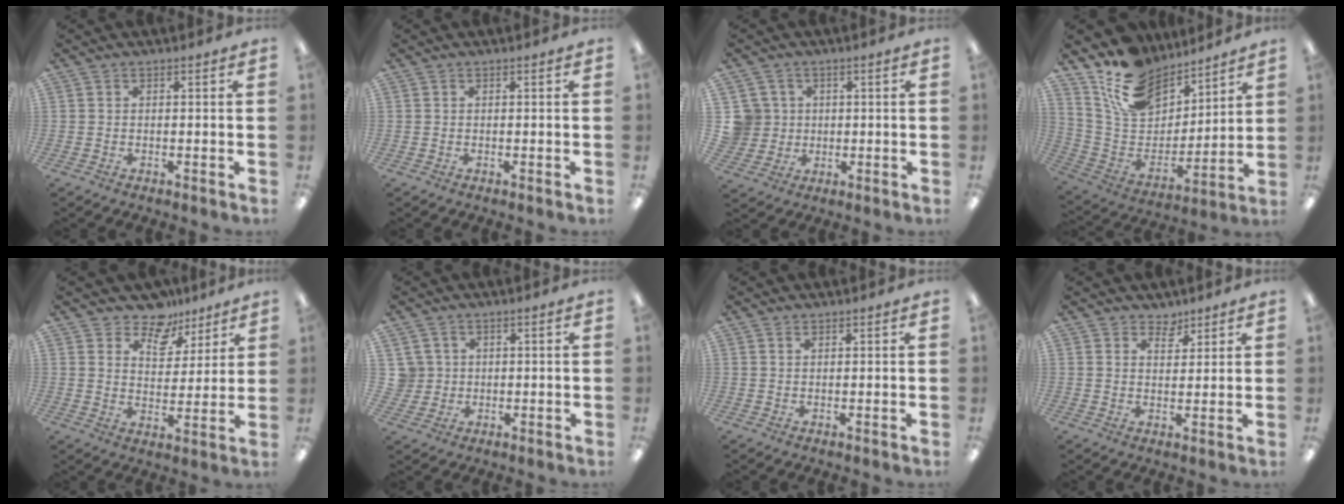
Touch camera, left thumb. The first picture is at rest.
{"total": 0.0}
{"total": 6.6, "force": [1.6, 6.4, 0.4], "torque": [-0.027, 0.004, 0.034]}
{"total": 16.5, "force": [12.6, 9.1, 5.6], "torque": [-0.138, -0.081, 0.238]}
{"total": 9.4, "force": [7.8, 4.9, 2.2], "torque": [-0.040, -0.054, 0.142]}
{"total": 4.3, "force": [1.3, 4.1, 0.3], "torque": [-0.013, 0.006, 0.024]}
{"total": 0.9, "force": [0.8, 0.3, 0.3], "torque": [-0.008, 0.000, 0.014]}
{"total": 4.0, "force": [3.3, 2.1, 0.4], "torque": [0.005, -0.022, 0.057]}